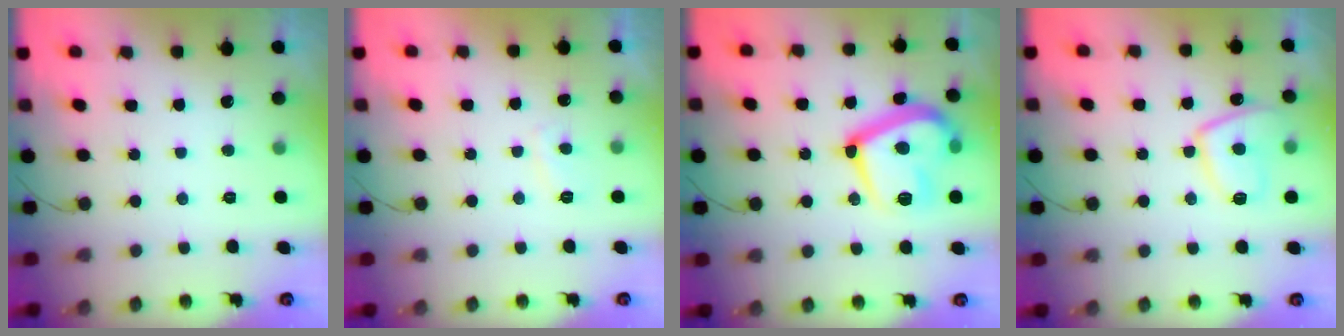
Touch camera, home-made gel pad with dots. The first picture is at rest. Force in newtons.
{"total": 3.1, "press": 3.0, "slide": 0.8}
{"total": 18.4, "press": 18.3, "slide": 2.0}
{"total": 9.5, "press": 9.4, "slide": 1.0}